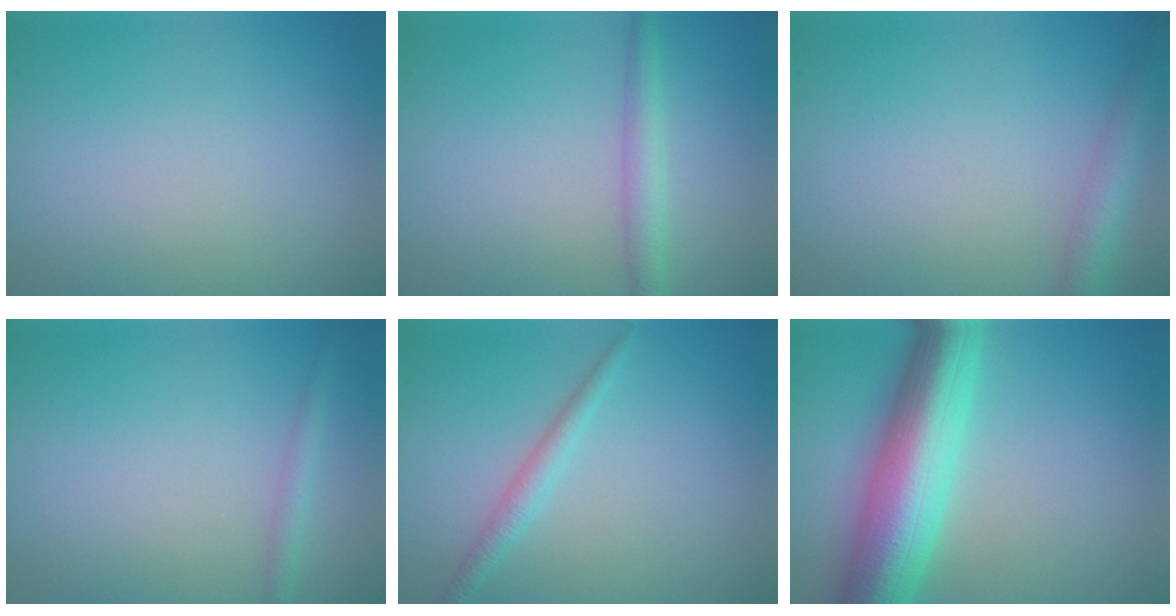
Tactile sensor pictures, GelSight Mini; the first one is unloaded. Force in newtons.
{"total": 2.3, "press": 2.3, "slide": 0.1}
{"total": 3.3, "press": 3.3, "slide": 0.1}
{"total": 1.4, "press": 1.4, "slide": 0.0}
{"total": 1.7, "press": 1.7, "slide": 0.0}
{"total": 10.2, "press": 10.2, "slide": 0.4}